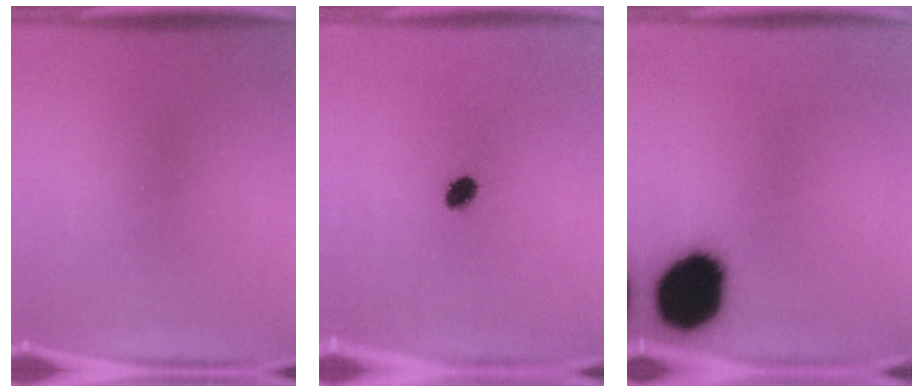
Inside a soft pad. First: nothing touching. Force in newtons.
{"total": 3.5}
{"total": 18.7}